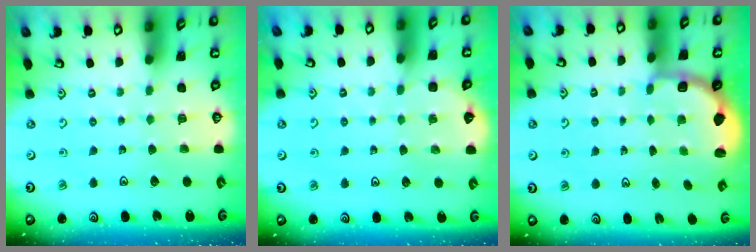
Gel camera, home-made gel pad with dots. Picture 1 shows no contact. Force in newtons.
{"total": 2.3, "press": 2.3, "slide": 0.1}
{"total": 3.0, "press": 2.2, "slide": 2.0}